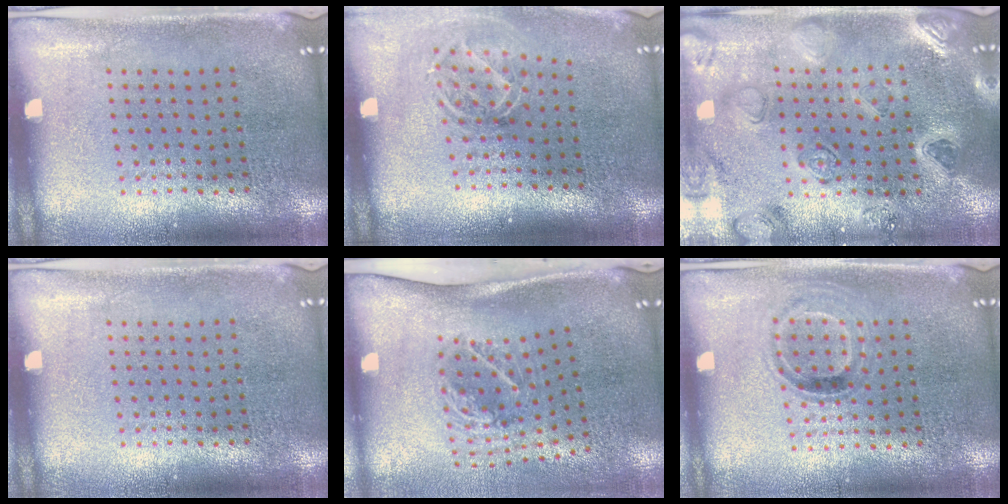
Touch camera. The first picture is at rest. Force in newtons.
{"total": 1.8, "press": 1.3, "slide": 1.2}
{"total": 2.3, "press": 2.3, "slide": 0.4}
{"total": 0.0}
{"total": 2.1, "press": 1.3, "slide": 1.6}
{"total": 1.0, "press": 0.8, "slide": 0.5}